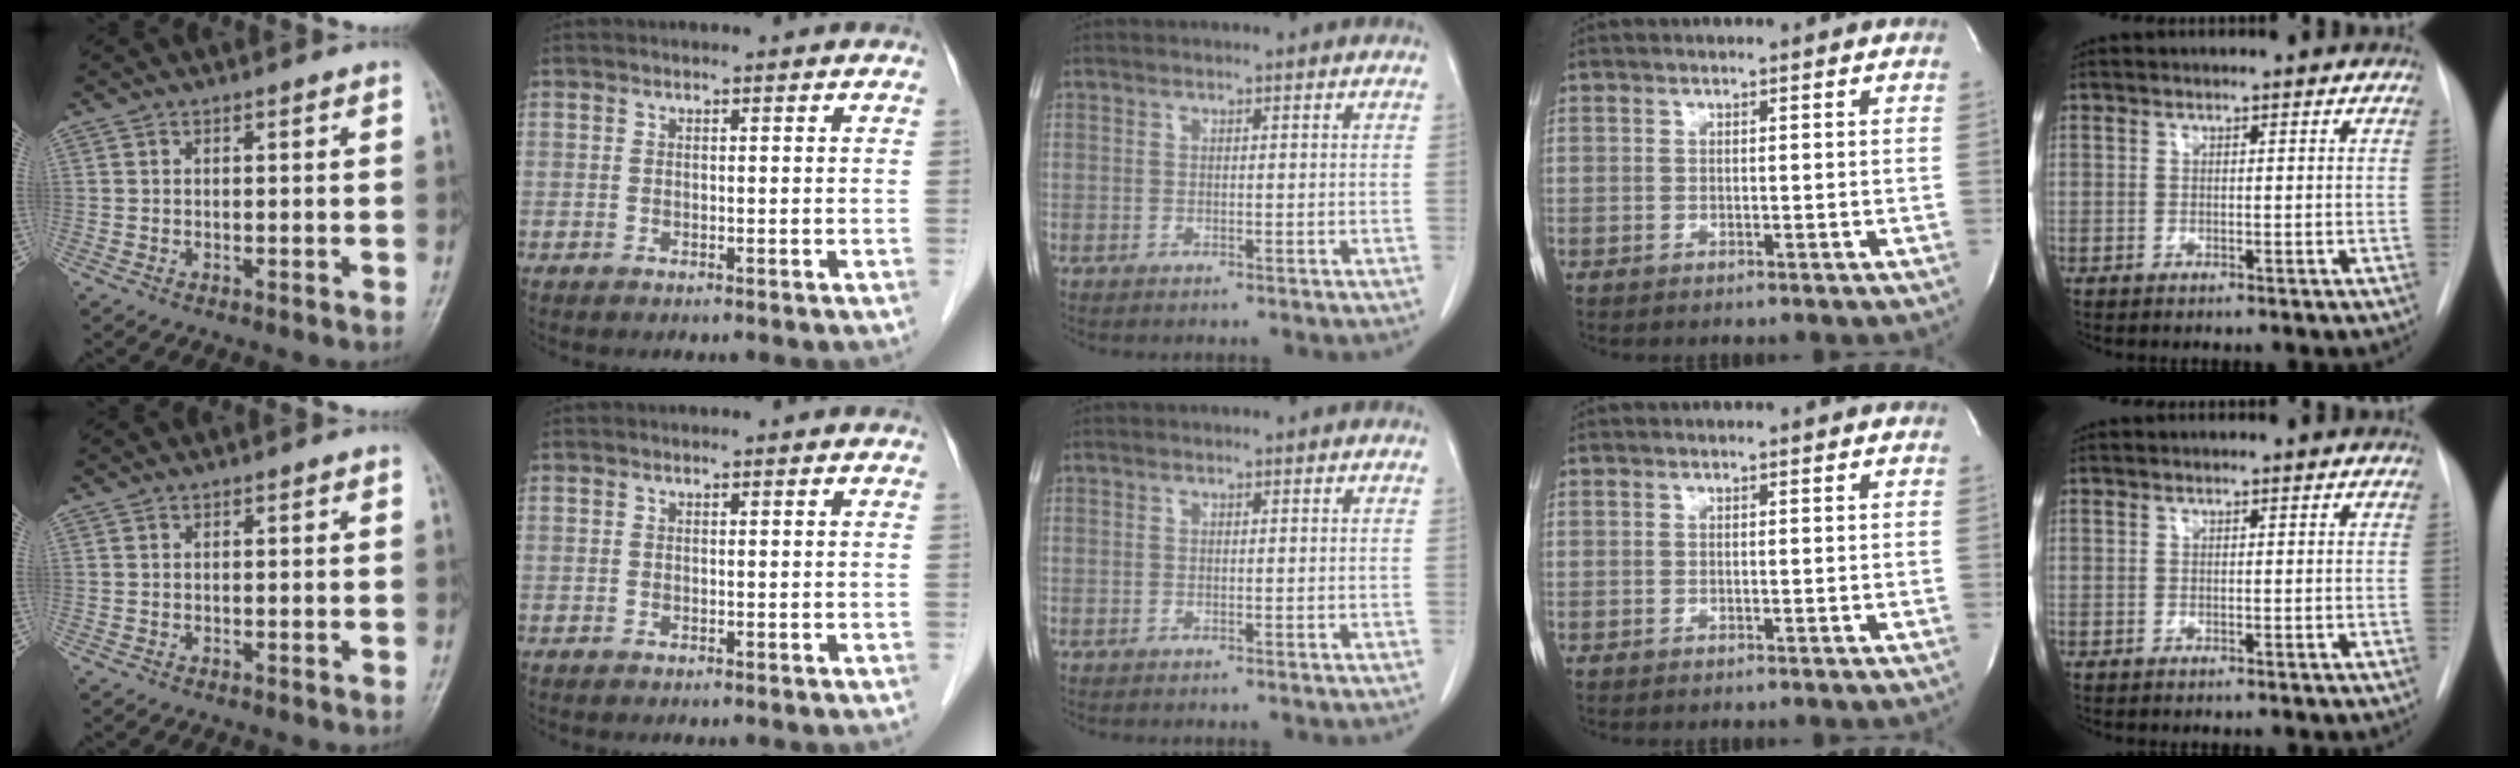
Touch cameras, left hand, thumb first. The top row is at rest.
{}